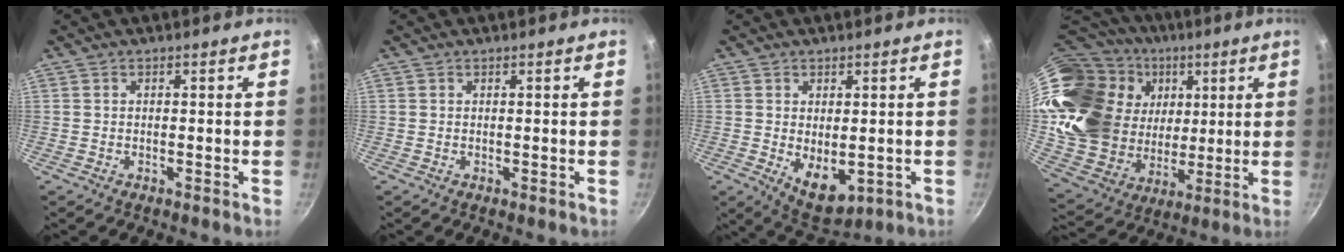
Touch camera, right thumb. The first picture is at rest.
{"total": 0.0}
{"total": 7.6, "force": [-0.7, 4.4, 6.1], "torque": [-0.077, -0.016, 0.009]}
{"total": 29.9, "force": [10.5, 22.0, 17.2], "torque": [-0.312, -0.004, 0.209]}